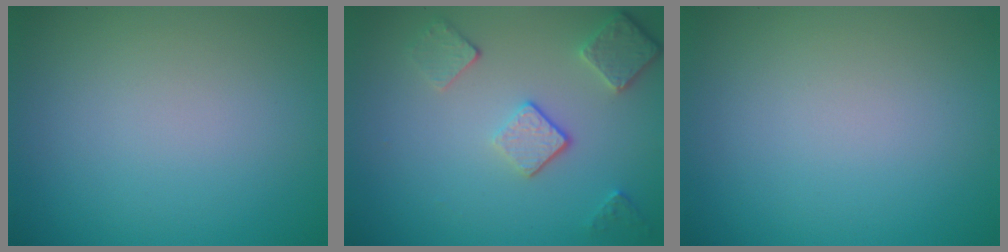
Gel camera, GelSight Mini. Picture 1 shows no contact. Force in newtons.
{"total": 3.7, "press": 3.0, "slide": 2.3}
{"total": 0.0}